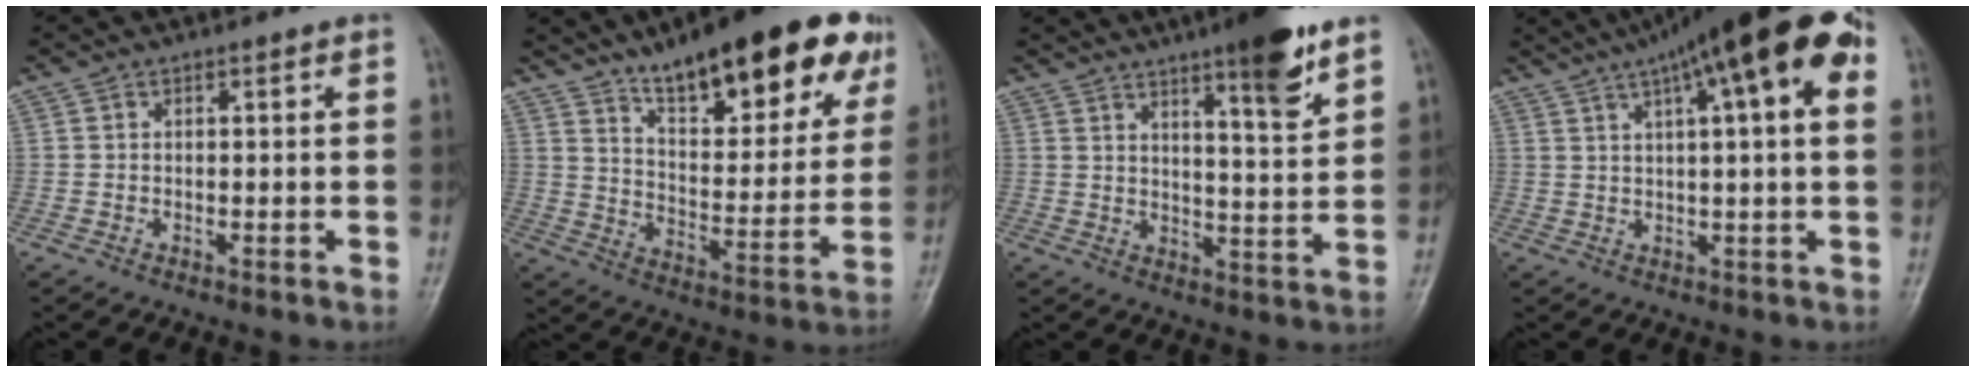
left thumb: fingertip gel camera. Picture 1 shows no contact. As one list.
[{"total": 25.3, "force": [16.4, 8.2, 17.5], "torque": [-0.203, -0.057, 0.248]}, {"total": 11.2, "force": [7.2, 1.6, 8.4], "torque": [-0.111, -0.045, 0.106]}, {"total": 19.2, "force": [8.4, 4.1, 16.7], "torque": [-0.260, 0.030, 0.123]}]